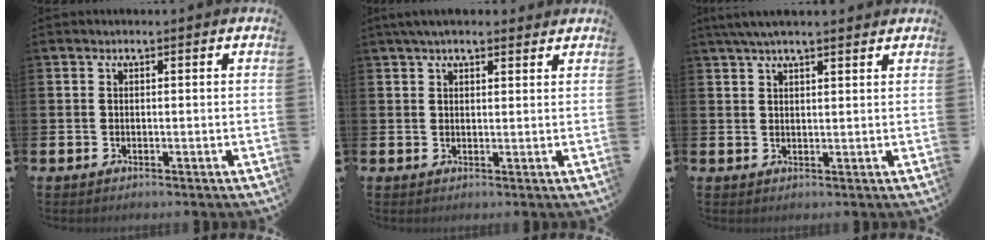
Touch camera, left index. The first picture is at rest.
{"total": 3.3, "force": [2.9, 0.9, 1.3], "torque": [-0.027, -0.003, 0.051]}
{"total": 4.0, "force": [3.3, 0.8, 2.0], "torque": [-0.043, -0.002, 0.061]}